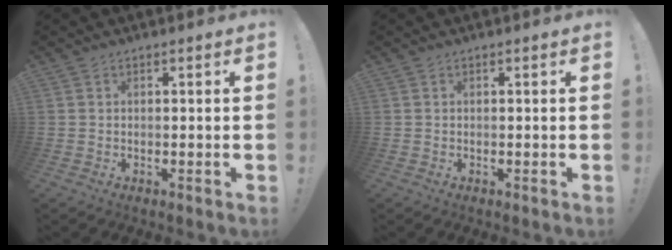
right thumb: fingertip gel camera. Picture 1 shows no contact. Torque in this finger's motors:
{"motor_torque": [-0.13, -0.14, 0.14, -0.04, 0.01]}